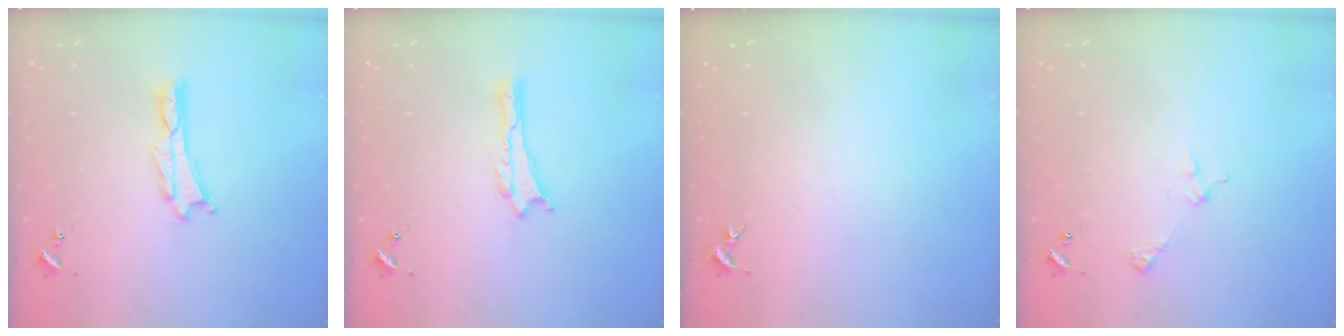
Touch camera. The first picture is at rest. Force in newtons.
{"total": 0.0}
{"total": 0.0}
{"total": 2.9, "press": 2.9, "slide": 0.3}